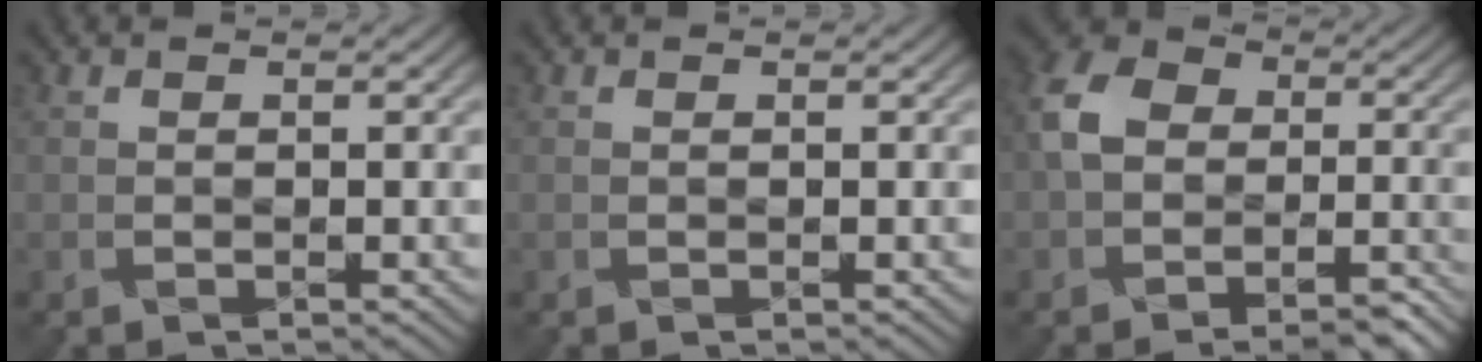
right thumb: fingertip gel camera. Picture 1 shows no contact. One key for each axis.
{"total": 0.0}
{"total": 7.2, "fx": -3.4, "fy": 5.3, "fz": 3.6, "tx": -0.075, "ty": -0.010, "tz": -0.074}